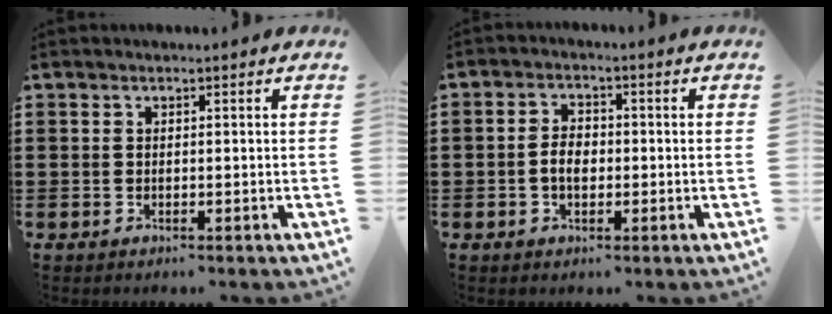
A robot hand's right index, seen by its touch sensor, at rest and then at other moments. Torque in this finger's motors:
{"motor_torque": [2.14, 0.00, 0.14, 0.06]}